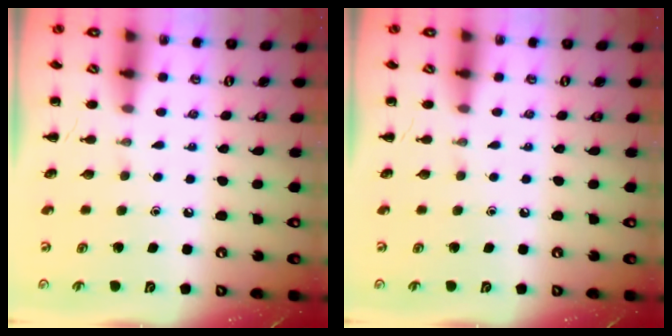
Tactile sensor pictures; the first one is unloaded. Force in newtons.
{"total": 0.0}